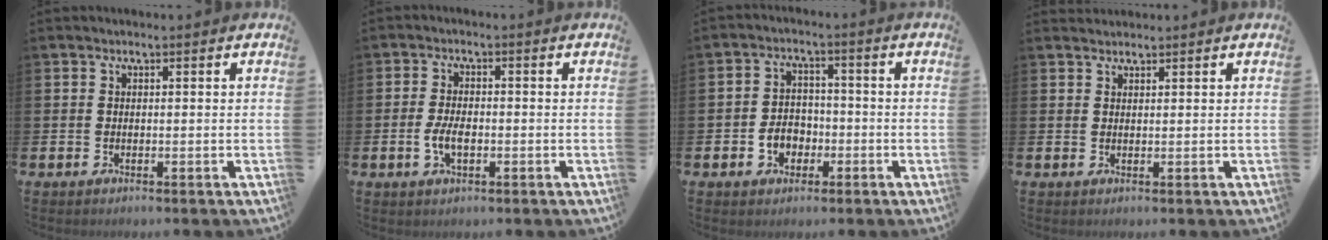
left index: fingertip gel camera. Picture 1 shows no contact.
{"total": 3.5, "force": [-0.7, 1.8, 2.9], "torque": [-0.044, 0.000, -0.013]}
{"total": 4.0, "force": [-1.5, 3.2, 1.9], "torque": [-0.025, -0.001, -0.037]}
{"total": 1.3, "force": [1.2, 0.4, 0.0], "torque": [0.014, -0.003, 0.020]}